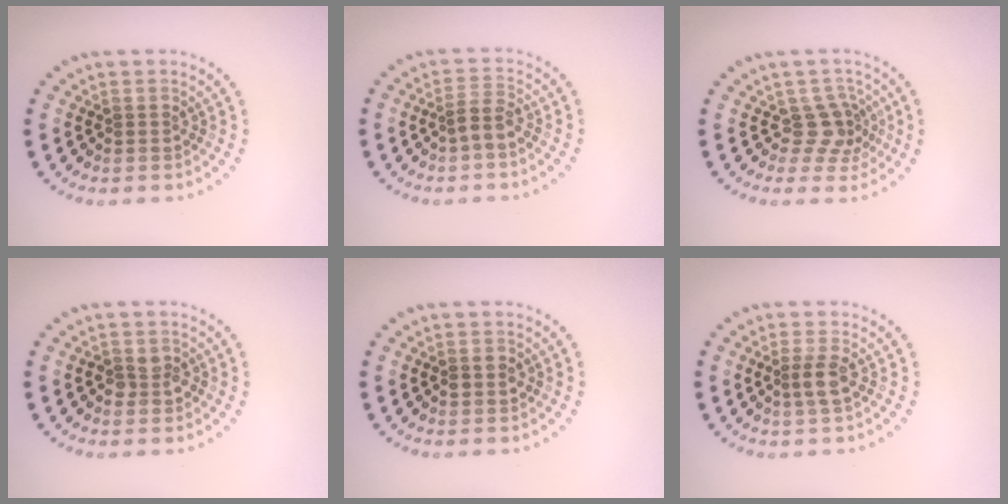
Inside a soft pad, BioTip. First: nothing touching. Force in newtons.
{"total": 1.9, "press": 1.4, "slide": 1.2}
{"total": 2.8, "press": 2.1, "slide": 1.9}
{"total": 1.6, "press": 1.5, "slide": 0.5}
{"total": 1.6, "press": 1.6, "slide": 0.1}
{"total": 1.9, "press": 1.6, "slide": 0.9}